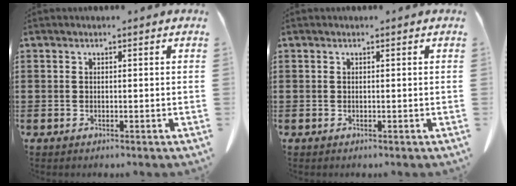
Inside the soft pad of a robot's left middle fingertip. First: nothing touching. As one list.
[{"total": 0.0}]